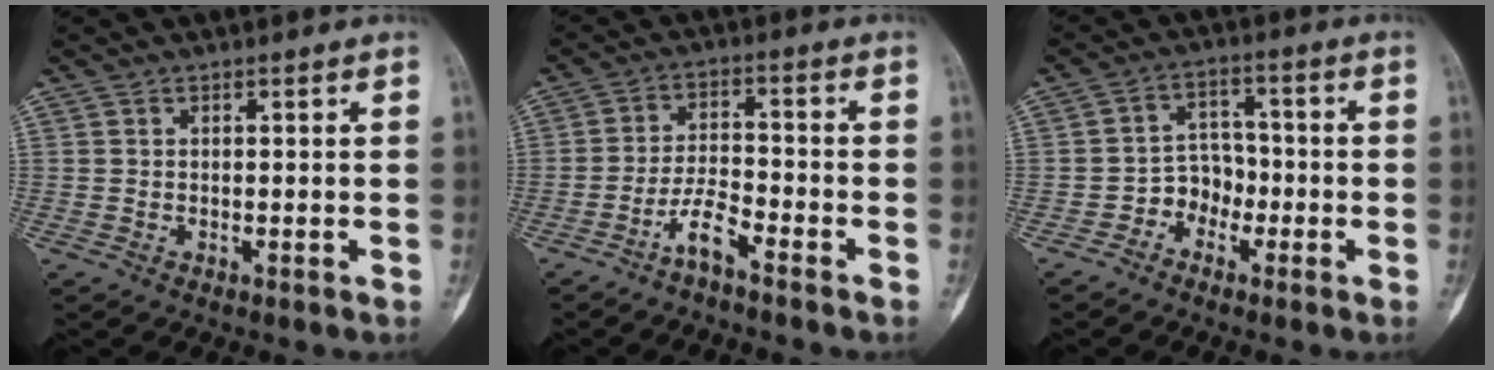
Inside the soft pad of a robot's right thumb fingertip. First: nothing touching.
{"total": 5.0, "force": [-3.7, 1.1, 3.2], "torque": [-0.062, 0.031, -0.073]}
{"total": 5.2, "force": [-2.6, 4.2, 1.7], "torque": [0.005, 0.028, -0.056]}